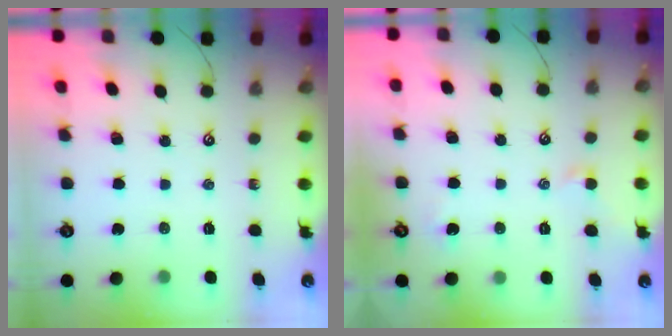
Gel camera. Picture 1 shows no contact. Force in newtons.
{"total": 0.9, "press": 0.6, "slide": 0.6}